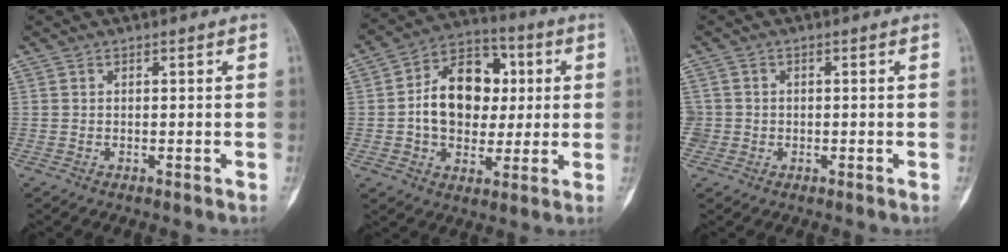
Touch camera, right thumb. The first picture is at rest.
{"total": 15.9, "force": [1.2, 11.5, 10.9], "torque": [-0.135, 0.022, 0.016]}
{"total": 2.1, "force": [-0.3, 2.1, 0.0], "torque": [0.016, 0.008, -0.006]}